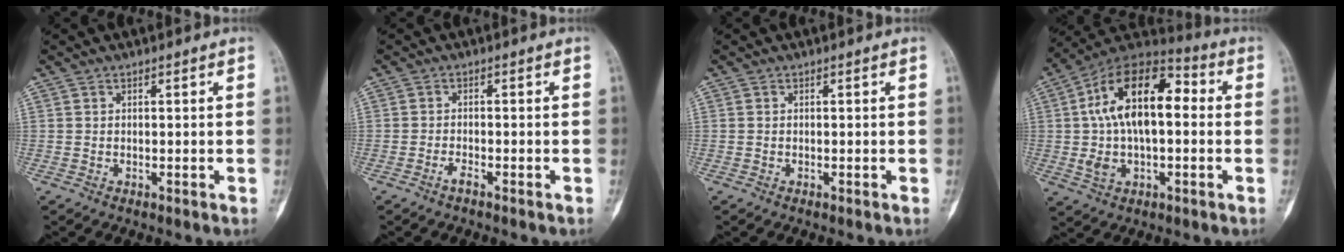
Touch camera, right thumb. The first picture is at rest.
{"total": 1.4, "force": [-1.1, 0.4, 0.7], "torque": [-0.014, 0.006, -0.023]}
{"total": 0.0}
{"total": 19.4, "force": [1.5, 10.7, 16.2], "torque": [-0.265, 0.039, 0.019]}